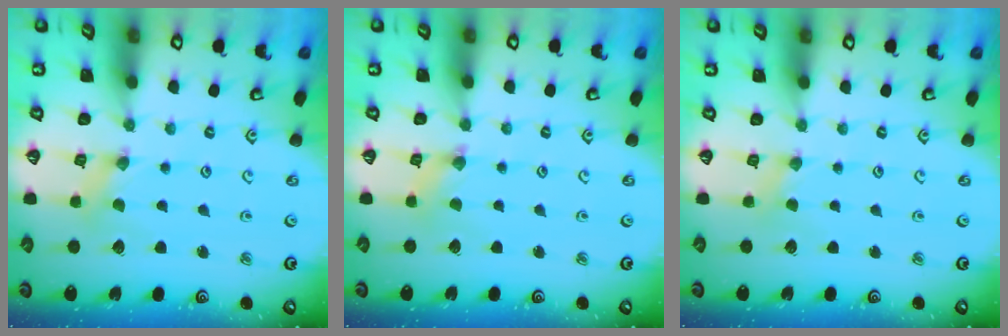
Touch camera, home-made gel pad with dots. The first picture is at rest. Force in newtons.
{"total": 1.2, "press": 1.2, "slide": 0.3}
{"total": 1.8, "press": 1.8, "slide": 0.2}